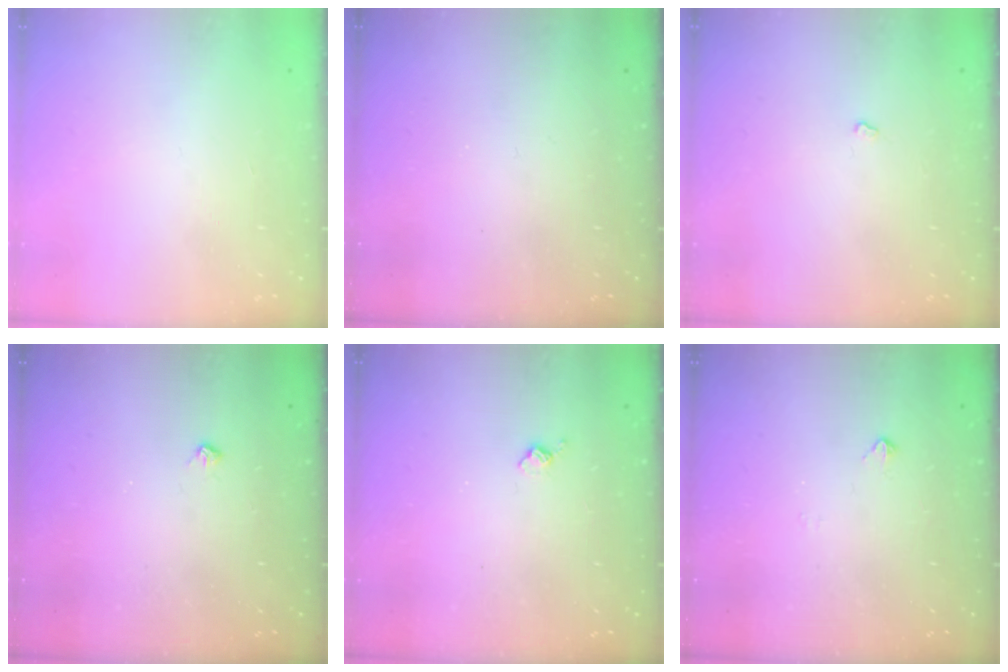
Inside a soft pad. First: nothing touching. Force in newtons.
{"total": 0.0}
{"total": 1.8, "press": 1.8, "slide": 0.4}
{"total": 3.5, "press": 3.4, "slide": 0.5}
{"total": 3.2, "press": 3.2, "slide": 0.5}
{"total": 2.4, "press": 2.4, "slide": 0.5}